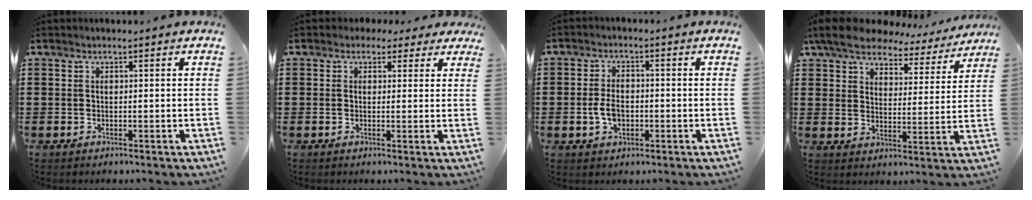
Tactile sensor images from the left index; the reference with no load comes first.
{"total": 2.1, "force": [1.3, 1.6, 0.5], "torque": [-0.019, 0.011, 0.022]}
{"total": 4.1, "force": [-0.8, 2.4, 3.2], "torque": [-0.073, -0.001, -0.017]}
{"total": 7.0, "force": [6.3, 2.0, 2.2], "torque": [-0.067, -0.032, 0.109]}